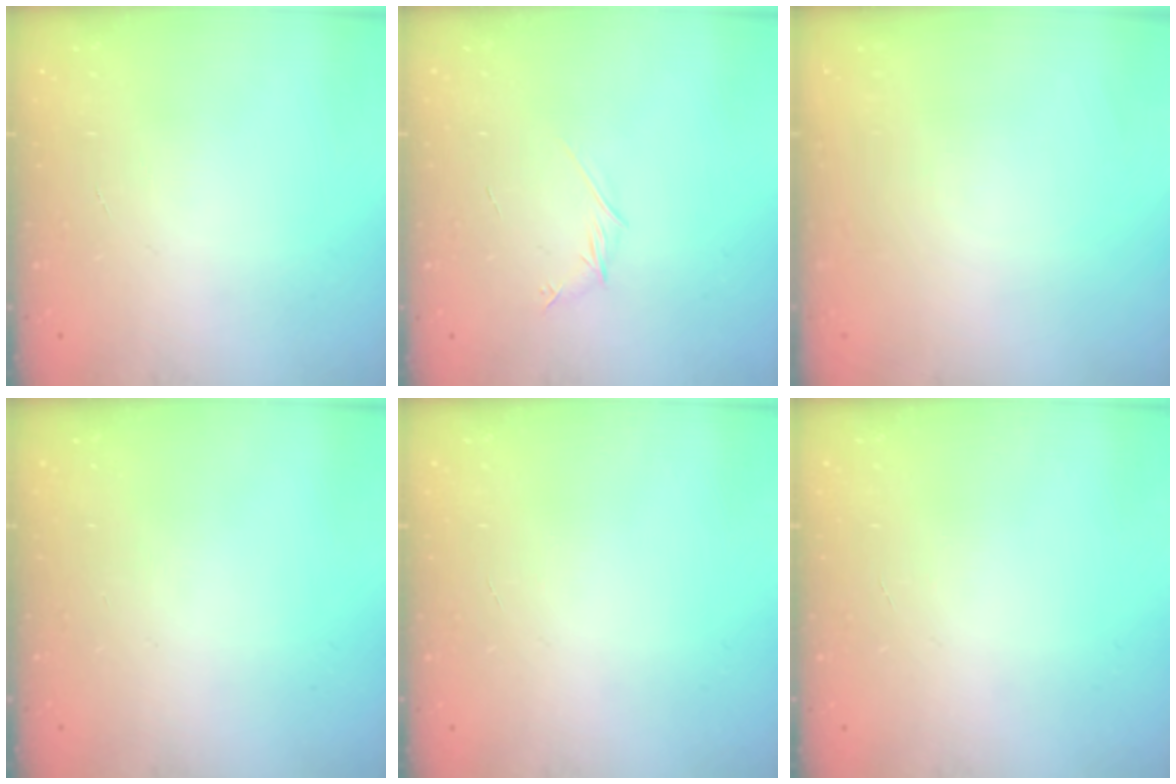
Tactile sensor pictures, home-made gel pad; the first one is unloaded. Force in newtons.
{"total": 4.1, "press": 3.9, "slide": 1.2}
{"total": 0.0}
{"total": 0.0}
{"total": 0.9, "press": 0.8, "slide": 0.2}
{"total": 0.0}